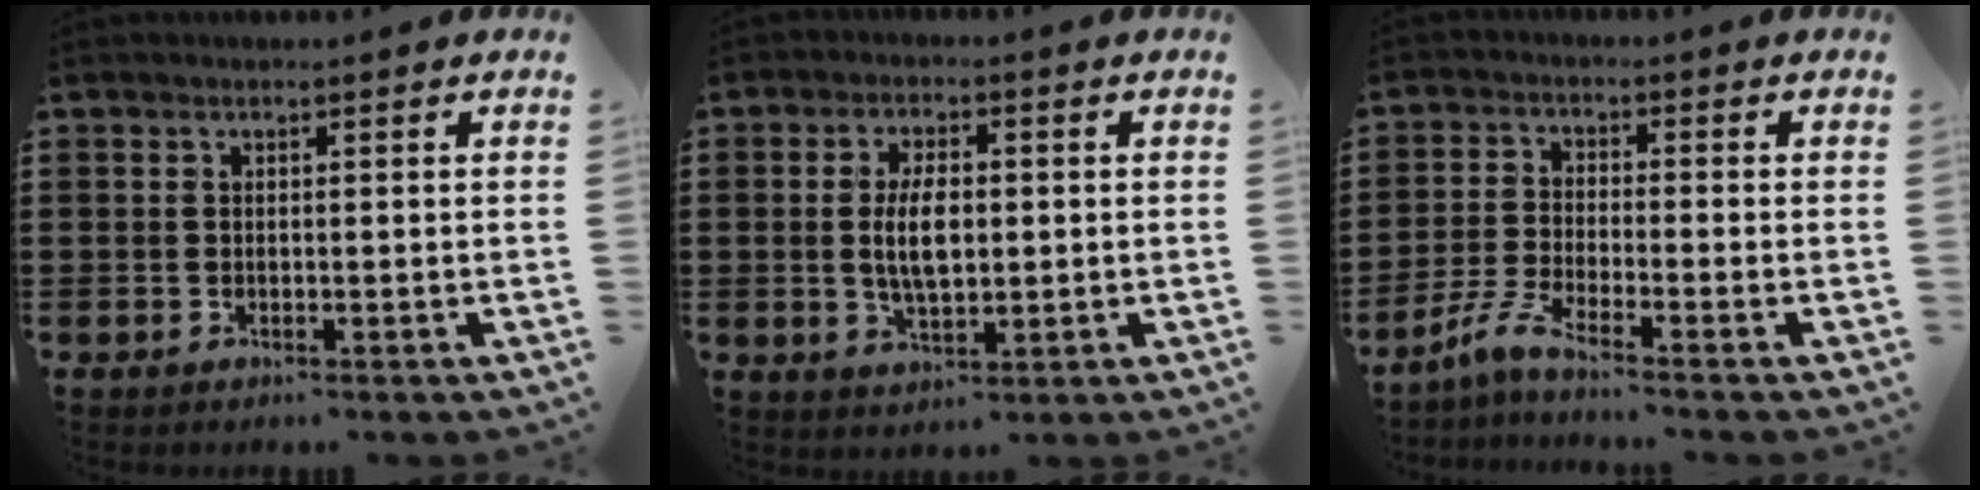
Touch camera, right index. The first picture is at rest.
{"total": 6.5, "force": [0.1, 2.7, 5.8], "torque": [-0.117, -0.003, -0.006]}
{"total": 4.3, "force": [-3.6, -0.2, 2.2], "torque": [-0.066, -0.016, -0.077]}